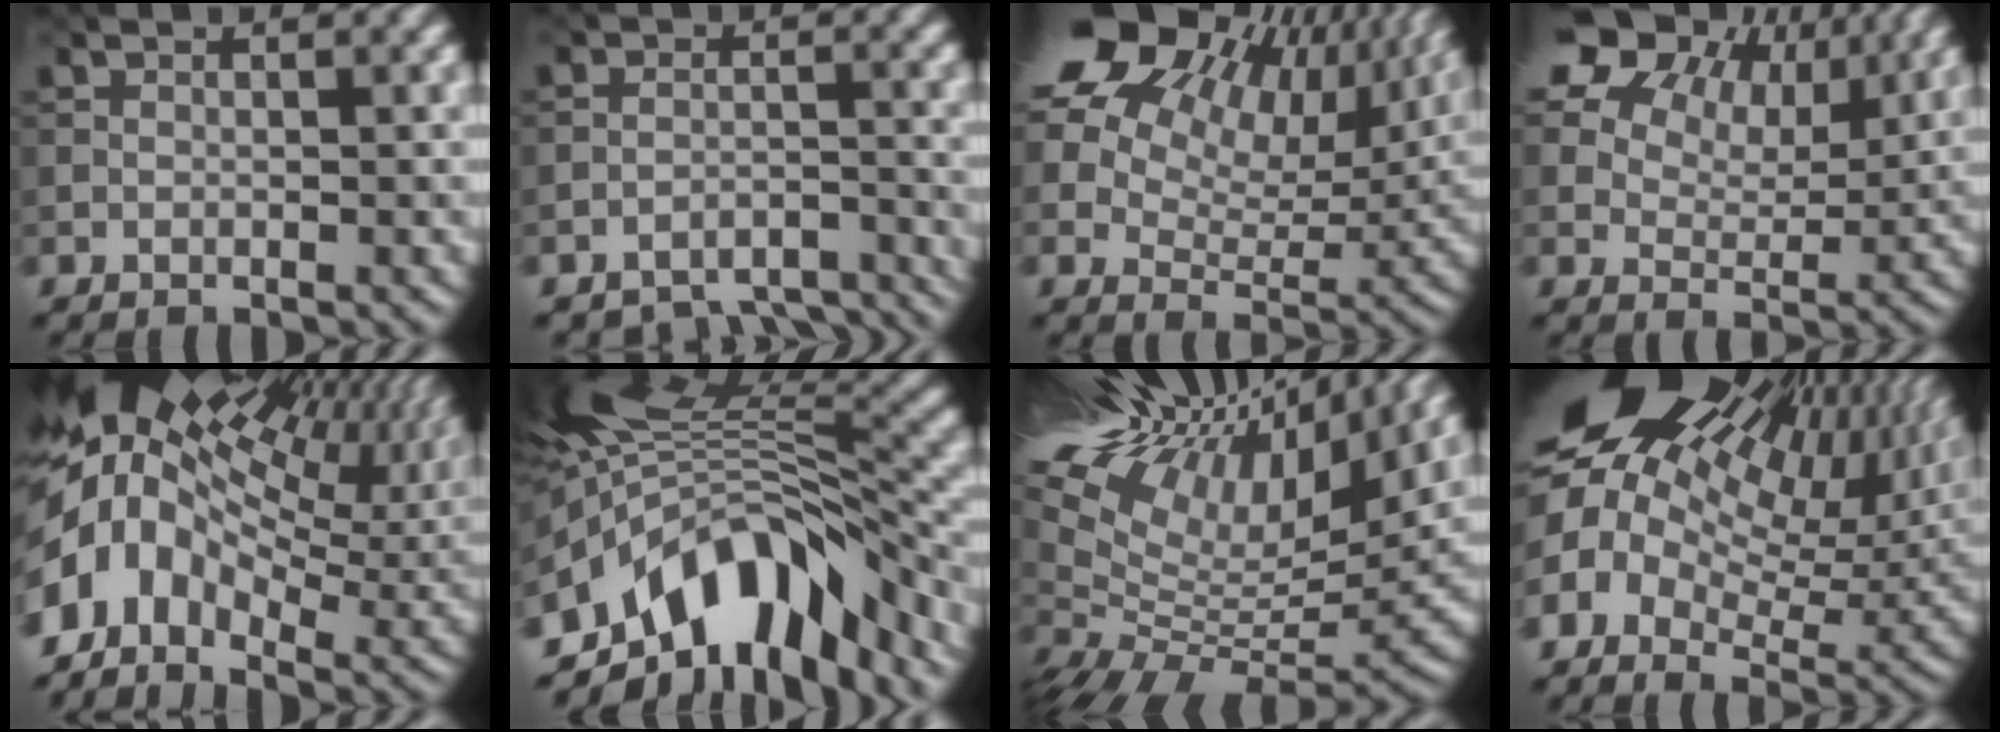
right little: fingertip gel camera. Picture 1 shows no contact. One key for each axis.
{"total": 8.0, "fx": -7.6, "fy": 2.1, "fz": 1.3, "tx": -0.014, "ty": -0.012, "tz": -0.099}
{"total": 22.3, "fx": 11.3, "fy": 14.2, "fz": 12.9, "tx": -0.272, "ty": 0.082, "tz": 0.189}
{"total": 17.8, "fx": 9.6, "fy": 11.5, "fz": 9.6, "tx": -0.200, "ty": 0.049, "tz": 0.182}
{"total": 16.5, "fx": 3.7, "fy": 10.7, "fz": 12.0, "tx": -0.210, "ty": -0.003, "tz": 0.088}
{"total": 12.7, "fx": -6.3, "fy": 6.4, "fz": 8.9, "tx": -0.154, "ty": 0.022, "tz": -0.117}
{"total": 19.8, "fx": 8.5, "fy": 8.4, "fz": 15.8, "tx": -0.272, "ty": 0.058, "tz": 0.166}
{"total": 21.4, "fx": 7.4, "fy": 14.3, "fz": 14.1, "tx": -0.278, "ty": 0.018, "tz": 0.142}